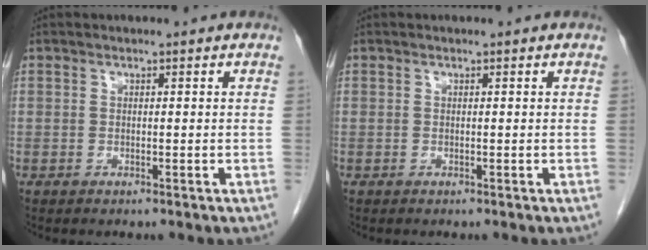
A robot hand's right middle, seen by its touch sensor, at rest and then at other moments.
{"total": 0.0}